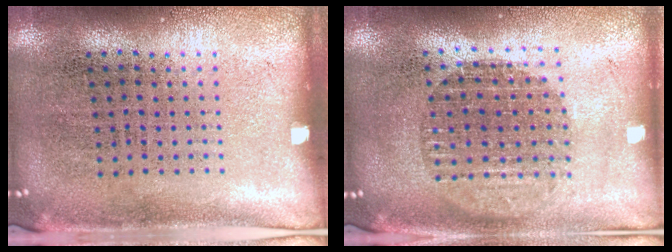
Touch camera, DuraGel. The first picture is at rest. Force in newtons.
{"total": 1.8, "press": 1.5, "slide": 0.9}